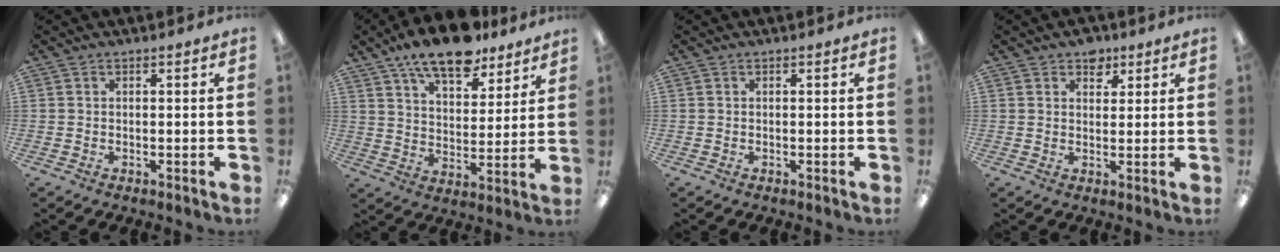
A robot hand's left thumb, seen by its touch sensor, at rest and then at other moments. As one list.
[{"total": 14.5, "force": [11.4, 5.6, 6.9], "torque": [-0.121, -0.058, 0.202]}, {"total": 0.0}, {"total": 4.4, "force": [3.0, 2.9, 1.4], "torque": [-0.003, -0.009, 0.050]}]